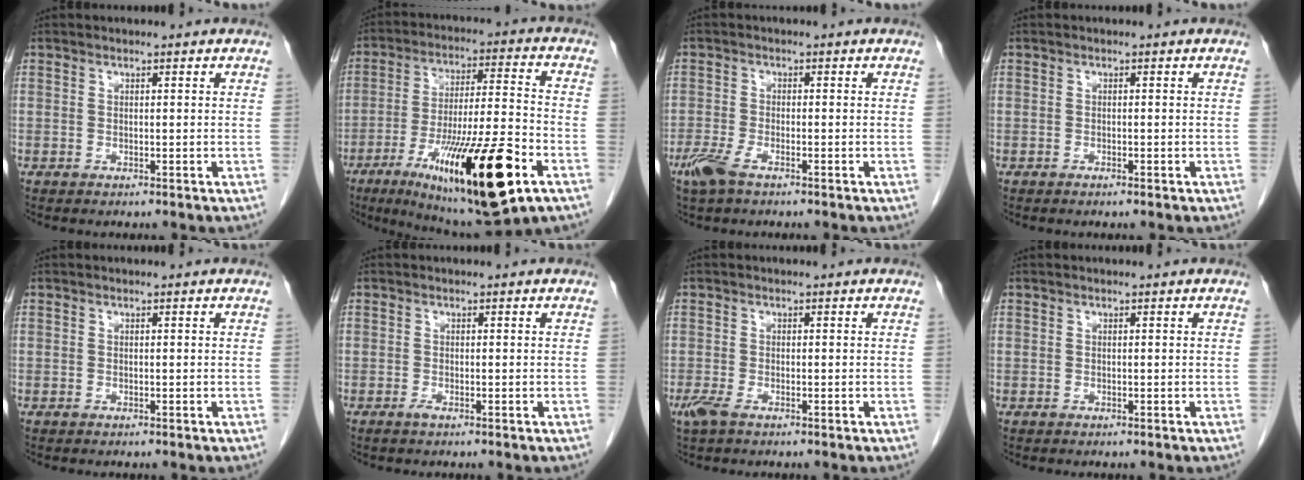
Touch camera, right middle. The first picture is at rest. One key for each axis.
{"total": 22.9, "fx": -10.6, "fy": 3.2, "fz": 20.0, "tx": -0.305, "ty": -0.030, "tz": -0.164}
{"total": 3.8, "fx": -2.5, "fy": 1.1, "fz": 2.7, "tx": -0.065, "ty": -0.006, "tz": -0.049}
{"total": 0.7, "fx": -0.4, "fy": 0.1, "fz": 0.5, "tx": -0.012, "ty": -0.001, "tz": -0.005}
{"total": 0.0}
{"total": 0.7, "fx": -0.5, "fy": 0.0, "fz": 0.5, "tx": -0.011, "ty": -0.001, "tz": -0.009}
{"total": 2.2, "fx": -1.3, "fy": 0.6, "fz": 1.6, "tx": -0.042, "ty": -0.006, "tz": -0.026}
{"total": 0.0}